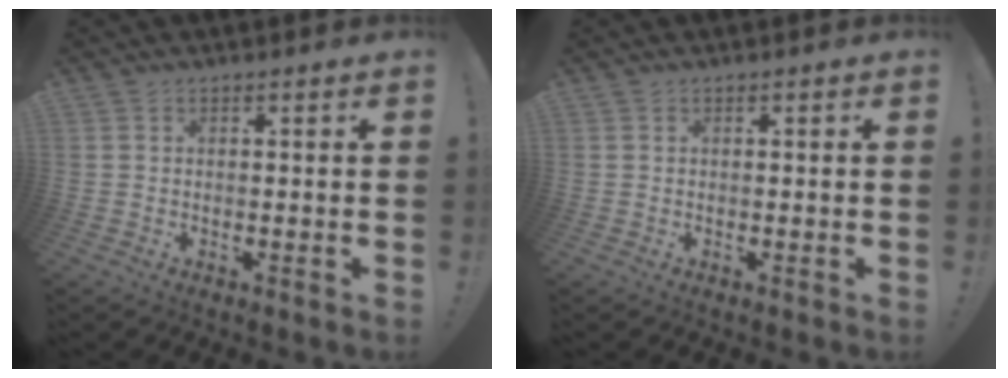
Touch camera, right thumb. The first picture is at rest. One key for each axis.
{"total": 0.0}